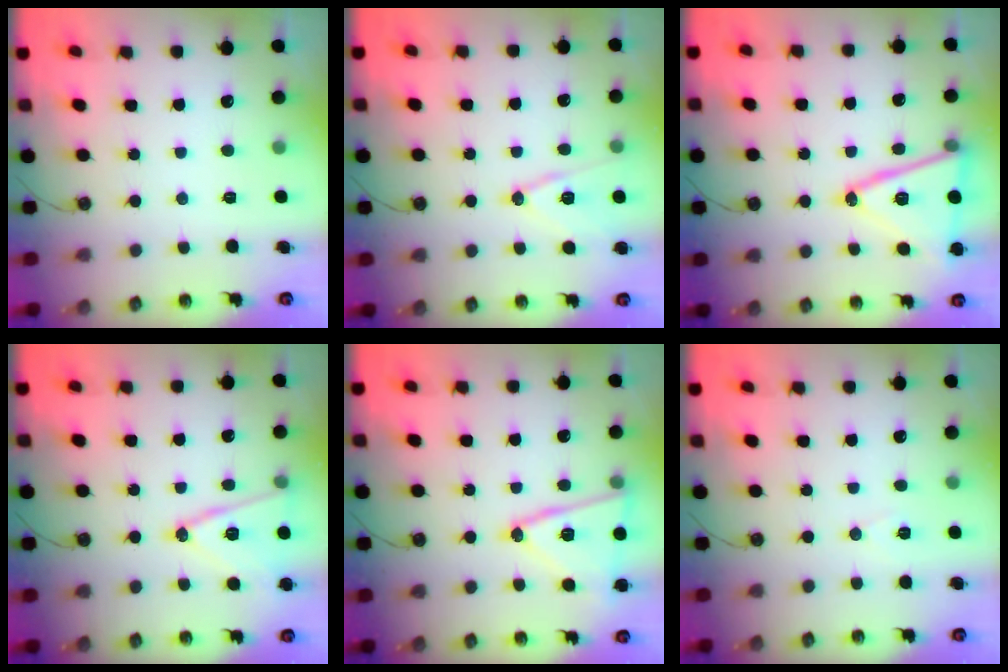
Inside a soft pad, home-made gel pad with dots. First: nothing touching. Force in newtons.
{"total": 12.7, "press": 12.3, "slide": 3.2}
{"total": 18.6, "press": 18.2, "slide": 3.5}
{"total": 13.7, "press": 13.3, "slide": 3.3}
{"total": 15.5, "press": 15.3, "slide": 2.7}
{"total": 5.9, "press": 3.9, "slide": 4.5}